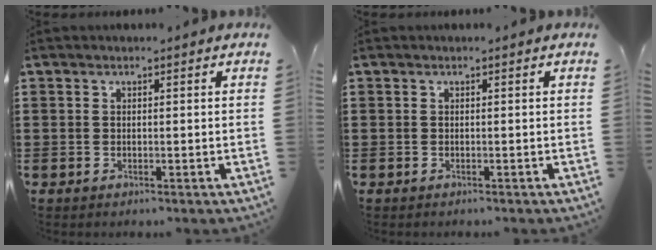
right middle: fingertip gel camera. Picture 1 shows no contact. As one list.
[{"total": 0.0}]